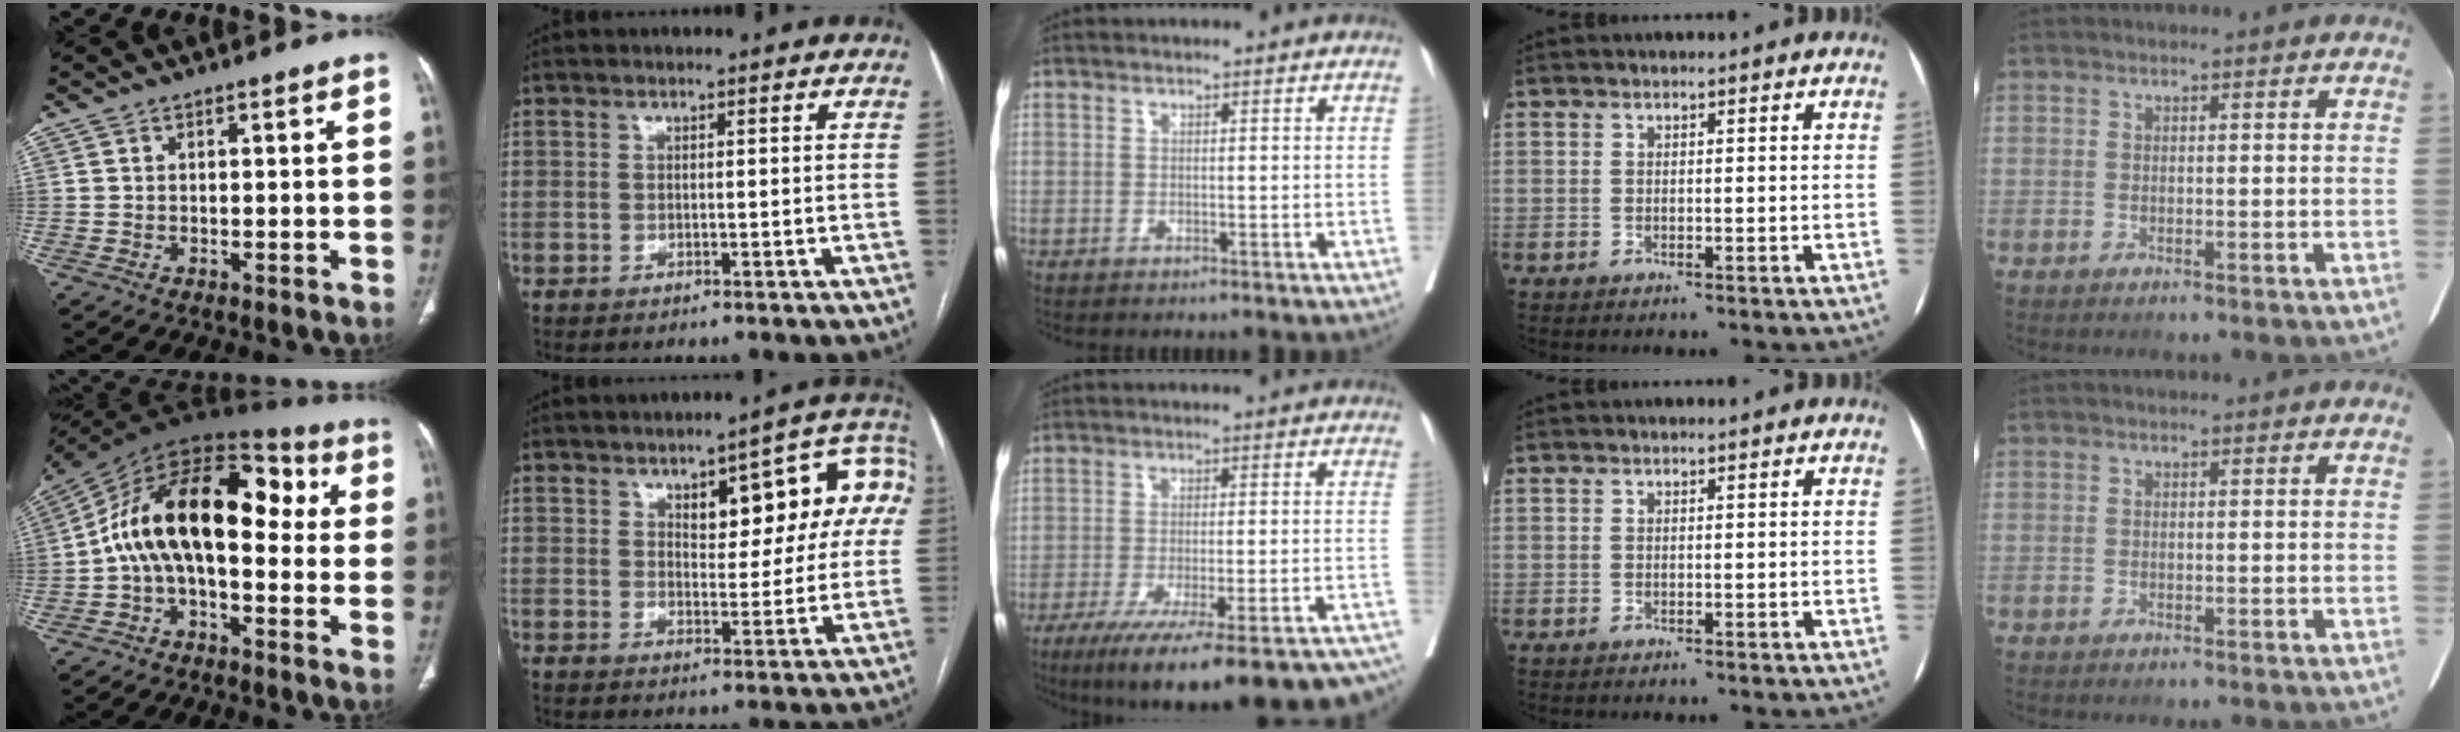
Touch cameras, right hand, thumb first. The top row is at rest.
{"thumb": {"total": 19.9, "force": [0.5, 11.0, 16.6], "torque": [-0.246, 0.064, -0.007]}, "index": {"total": 12.4, "force": [3.9, 4.8, 10.8], "torque": [-0.122, 0.037, 0.052]}, "middle": {"total": 24.4, "force": [-19.8, 3.2, 13.8], "torque": [-0.140, -0.023, -0.260]}}